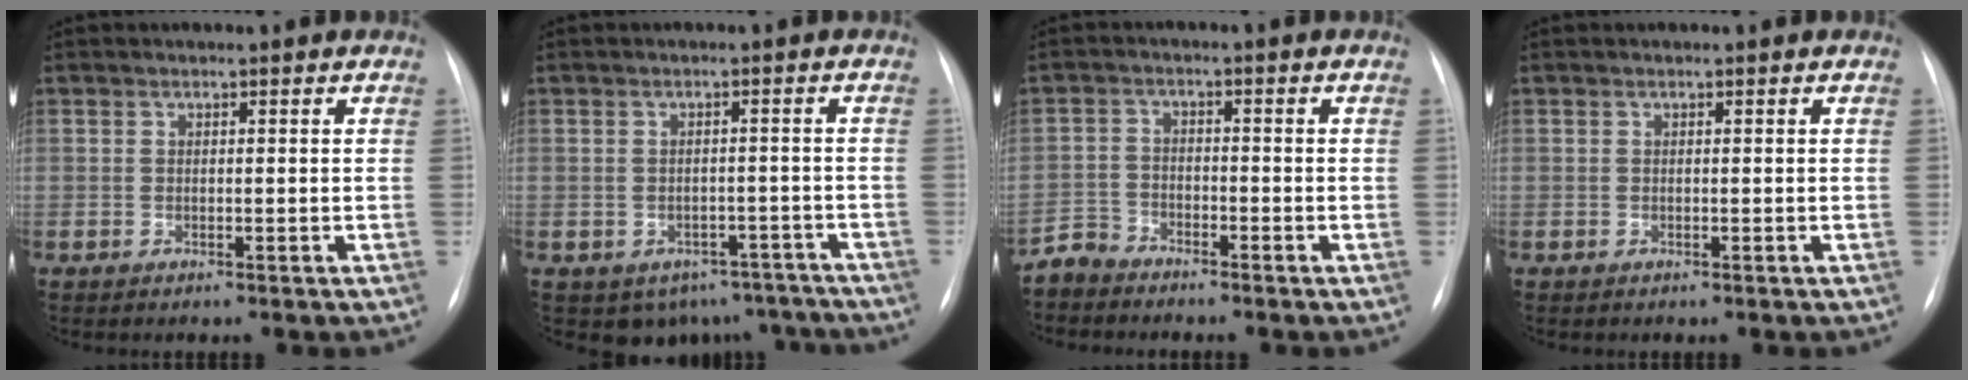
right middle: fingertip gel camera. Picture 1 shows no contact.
{"total": 8.5, "force": [-6.3, 5.5, 1.5], "torque": [-0.006, 0.015, -0.069]}
{"total": 3.1, "force": [-2.9, 0.8, -0.7], "torque": [0.016, -0.007, -0.060]}
{"total": 0.0}